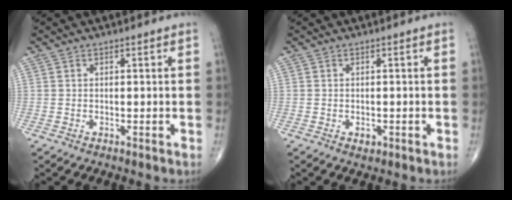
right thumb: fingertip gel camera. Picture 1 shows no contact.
{"total": 1.1, "force": [-0.4, 0.8, 0.7], "torque": [-0.007, 0.000, -0.003]}